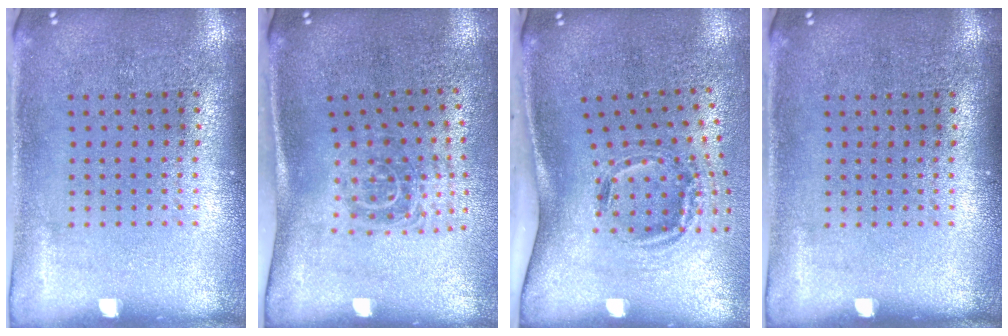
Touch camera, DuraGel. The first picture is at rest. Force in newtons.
{"total": 1.7, "press": 1.2, "slide": 1.3}
{"total": 2.0, "press": 1.3, "slide": 1.5}
{"total": 0.0}